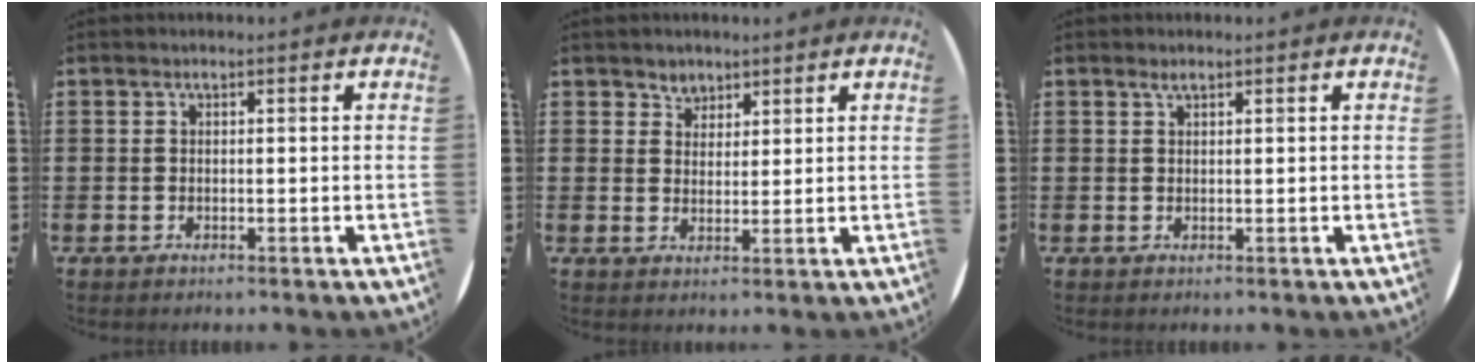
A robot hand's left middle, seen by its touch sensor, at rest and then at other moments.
{"total": 2.7, "force": [2.2, 1.5, -0.2], "torque": [-0.001, 0.003, 0.043]}
{"total": 0.7, "force": [0.6, 0.1, 0.3], "torque": [-0.006, 0.001, 0.010]}